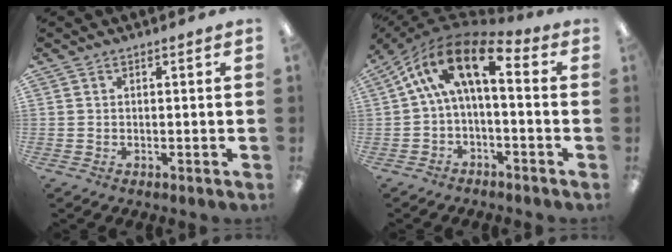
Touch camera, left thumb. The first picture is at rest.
{"total": 15.8, "force": [4.0, 7.5, 13.4], "torque": [-0.245, -0.005, 0.071]}